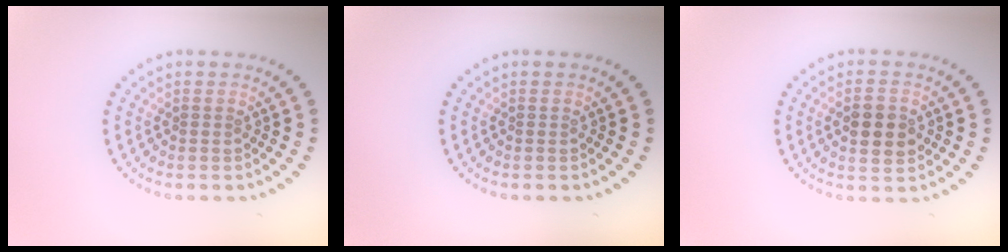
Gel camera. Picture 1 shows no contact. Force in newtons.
{"total": 0.0}
{"total": 3.8, "press": 3.8, "slide": 0.1}